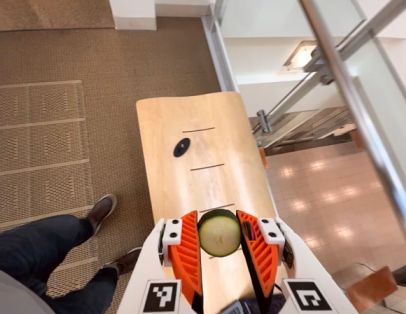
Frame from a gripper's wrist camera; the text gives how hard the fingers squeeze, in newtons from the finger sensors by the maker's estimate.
{"total": 8.6, "left": 8.5, "right": 8.7}